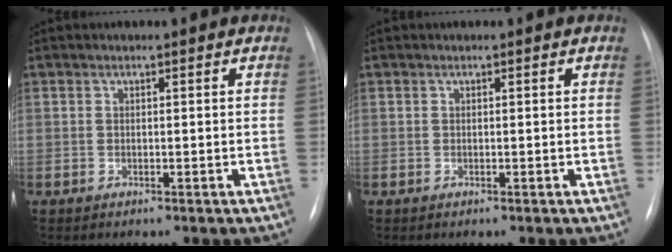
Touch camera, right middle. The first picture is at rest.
{"total": 0.0}